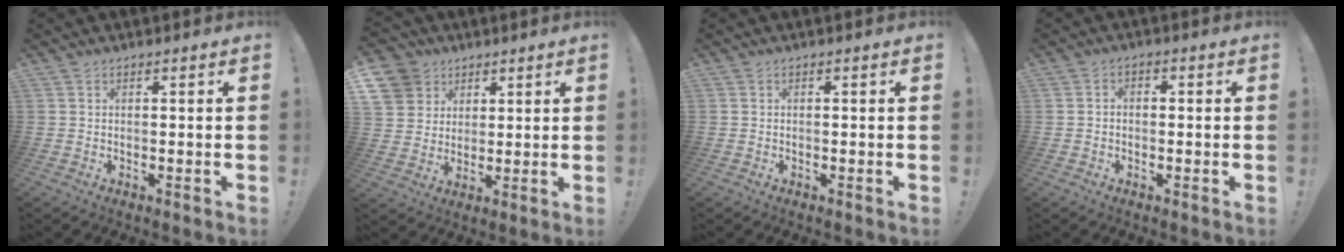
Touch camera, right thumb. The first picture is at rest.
{"total": 10.3, "force": [5.2, 8.6, 2.4], "torque": [-0.033, -0.029, 0.107]}
{"total": 0.0}
{"total": 2.0, "force": [-1.4, 0.9, 1.0], "torque": [-0.019, 0.010, -0.024]}